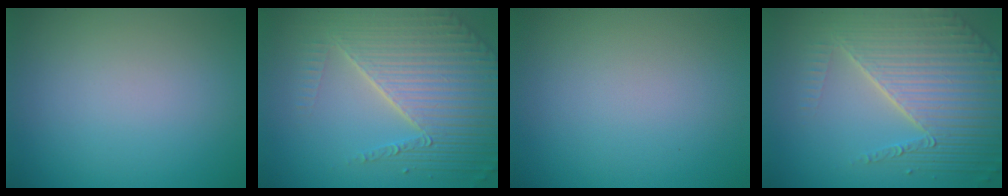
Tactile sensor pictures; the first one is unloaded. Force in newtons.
{"total": 7.7, "press": 5.8, "slide": 5.0}
{"total": 0.0}
{"total": 8.1, "press": 5.9, "slide": 5.7}